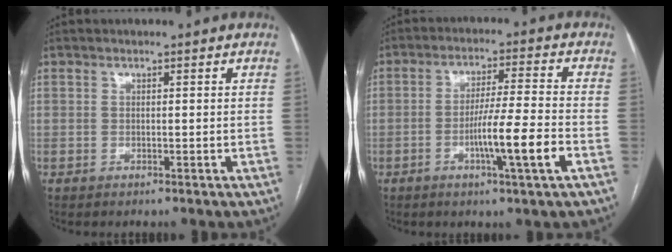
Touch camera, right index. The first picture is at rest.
{"total": 9.4, "force": [-3.3, -0.8, 8.8], "torque": [-0.148, -0.008, -0.060]}